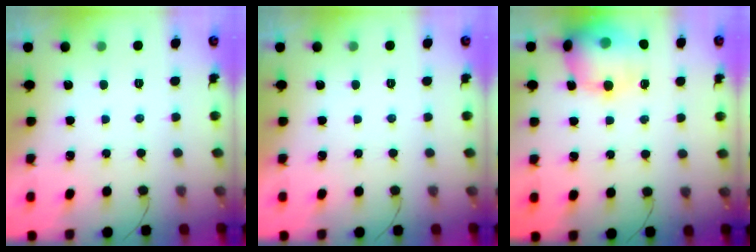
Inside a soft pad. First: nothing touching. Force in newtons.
{"total": 0.0}
{"total": 15.8, "press": 15.4, "slide": 3.3}